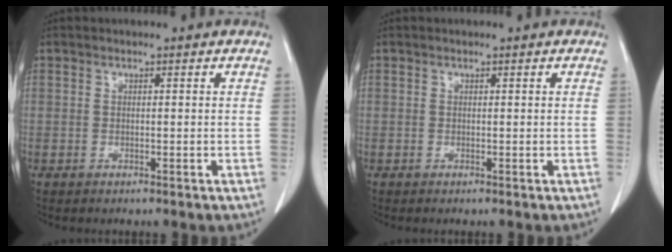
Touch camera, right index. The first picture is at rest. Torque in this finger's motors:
{"motor_torque": [0.05, -0.01, 0.03, 0.02]}